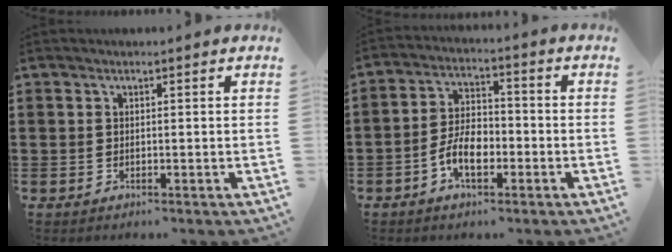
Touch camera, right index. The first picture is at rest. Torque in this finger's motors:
{"motor_torque": [1.18, 0.96, 0.39, 0.09]}